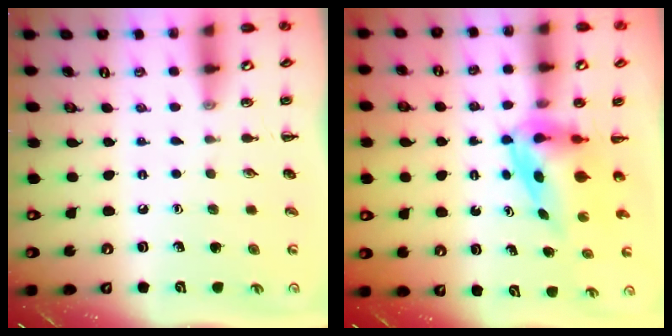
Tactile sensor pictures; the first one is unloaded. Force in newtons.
{"total": 4.0, "press": 3.9, "slide": 0.7}